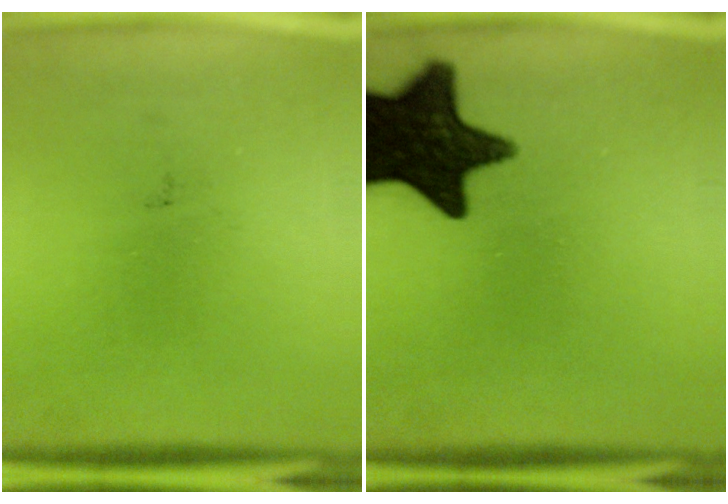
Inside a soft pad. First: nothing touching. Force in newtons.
{"total": 16.5}